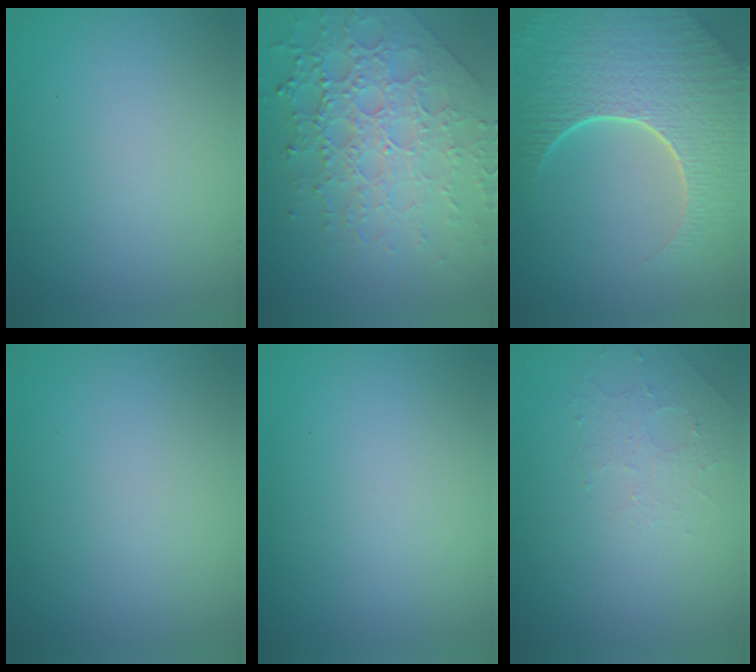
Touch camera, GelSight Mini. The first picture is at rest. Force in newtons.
{"total": 7.6, "press": 5.5, "slide": 5.3}
{"total": 8.9, "press": 6.1, "slide": 6.5}
{"total": 0.0}
{"total": 0.0}
{"total": 1.4, "press": 0.7, "slide": 1.2}